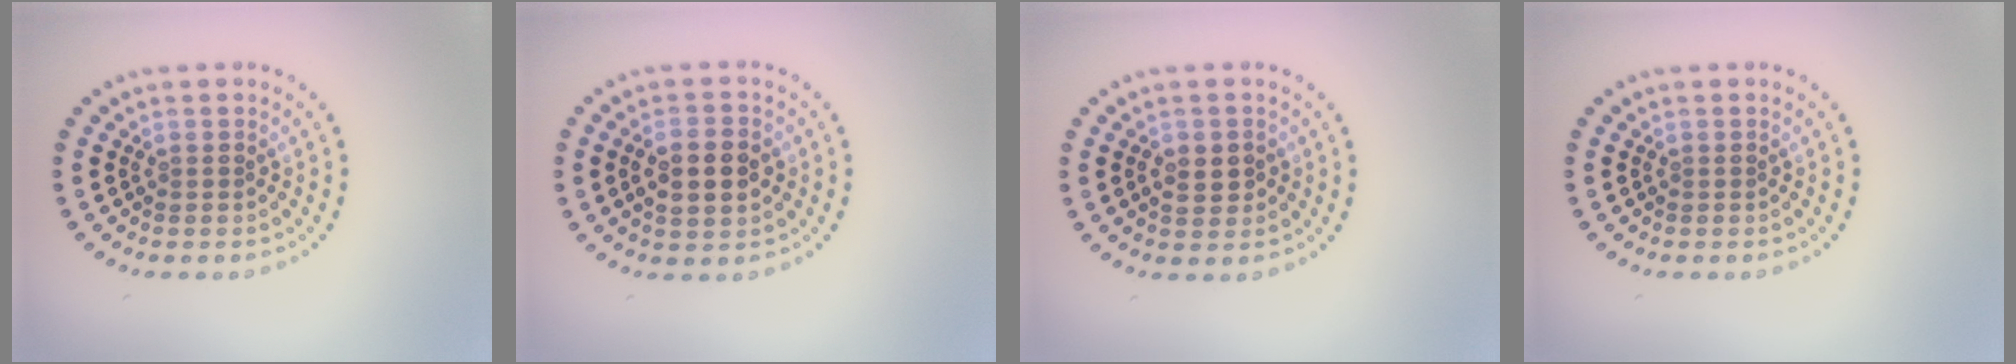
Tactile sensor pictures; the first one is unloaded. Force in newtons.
{"total": 4.2, "press": 4.2, "slide": 0.1}
{"total": 2.1, "press": 2.1, "slide": 0.3}
{"total": 0.0}